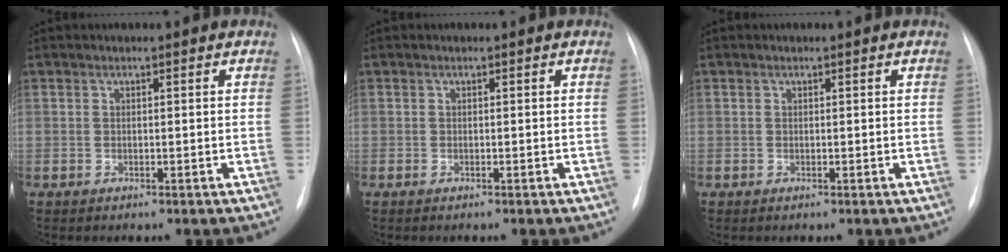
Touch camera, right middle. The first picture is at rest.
{"total": 0.0}
{"total": 0.0}